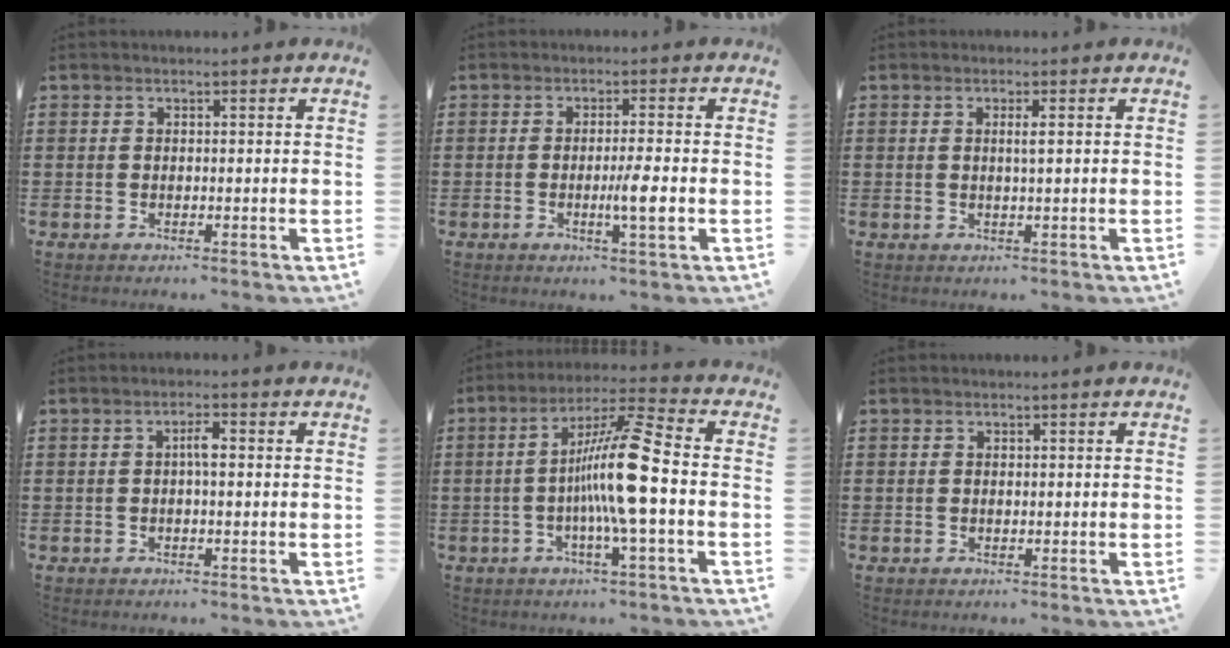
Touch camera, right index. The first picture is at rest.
{"total": 4.6, "force": [-1.0, 0.1, 4.4], "torque": [-0.075, -0.008, -0.019]}
{"total": 1.4, "force": [0.2, -0.1, 1.4], "torque": [-0.026, -0.003, 0.002]}
{"total": 2.2, "force": [0.0, 0.6, 2.2], "torque": [-0.042, 0.005, -0.002]}
{"total": 11.7, "force": [-1.6, 0.1, 11.6], "torque": [-0.231, -0.008, -0.042]}
{"total": 0.0}